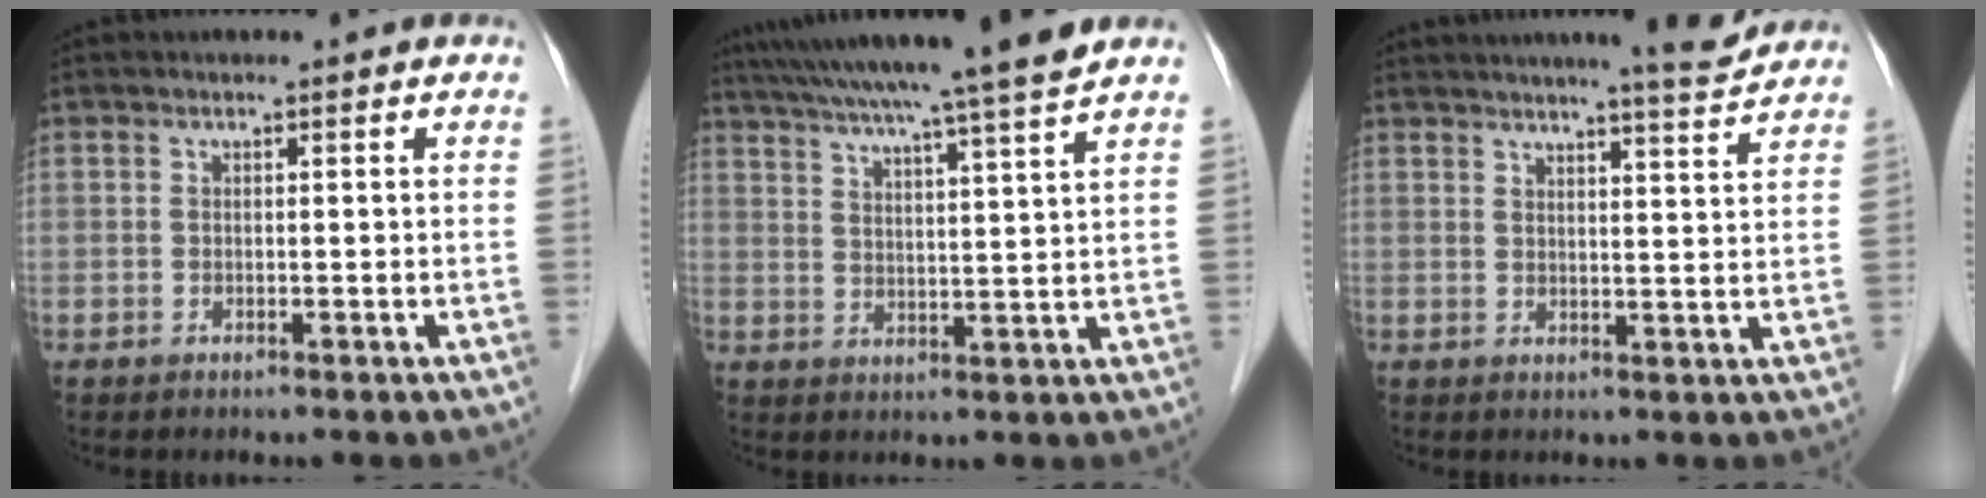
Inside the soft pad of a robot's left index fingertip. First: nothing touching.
{"total": 16.8, "force": [14.5, -2.0, 8.2], "torque": [-0.145, -0.007, 0.210]}
{"total": 7.4, "force": [6.8, -0.6, 2.9], "torque": [-0.050, -0.002, 0.086]}